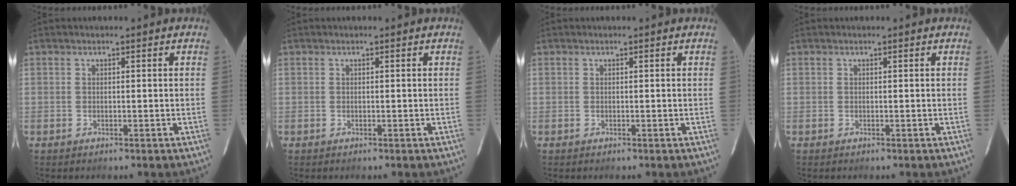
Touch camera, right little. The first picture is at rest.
{"total": 0.0}
{"total": 0.0}
{"total": 0.0}